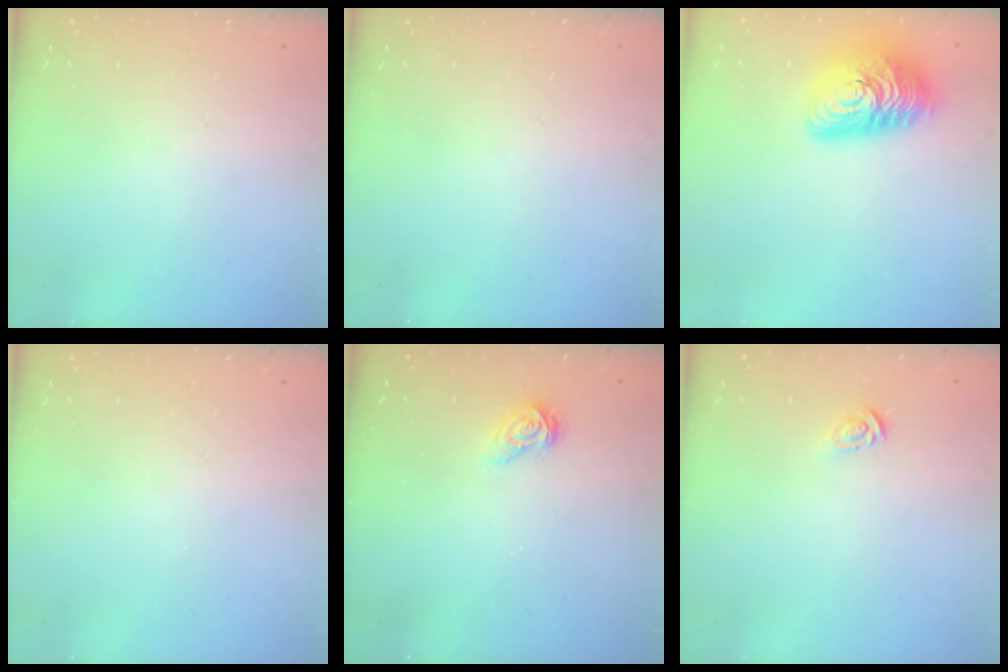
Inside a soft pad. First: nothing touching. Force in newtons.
{"total": 0.0}
{"total": 14.6, "press": 14.5, "slide": 0.7}
{"total": 0.0}
{"total": 5.5, "press": 5.5, "slide": 0.0}
{"total": 2.8, "press": 2.8, "slide": 0.2}